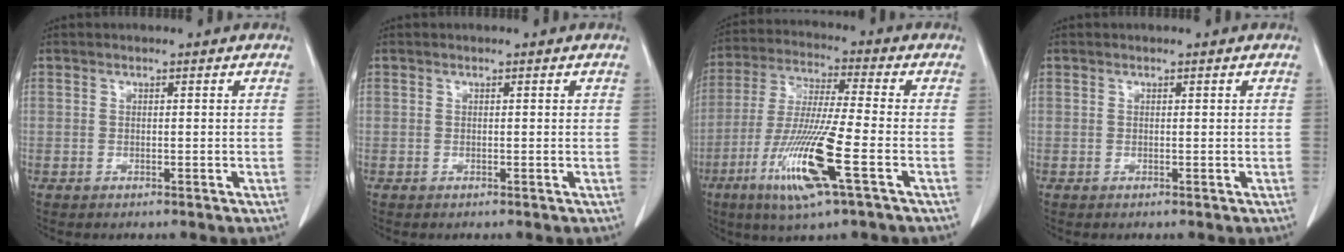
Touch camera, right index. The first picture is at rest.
{"total": 0.0}
{"total": 14.1, "force": [-5.6, 0.0, 12.9], "torque": [-0.265, -0.026, -0.108]}
{"total": 0.0}